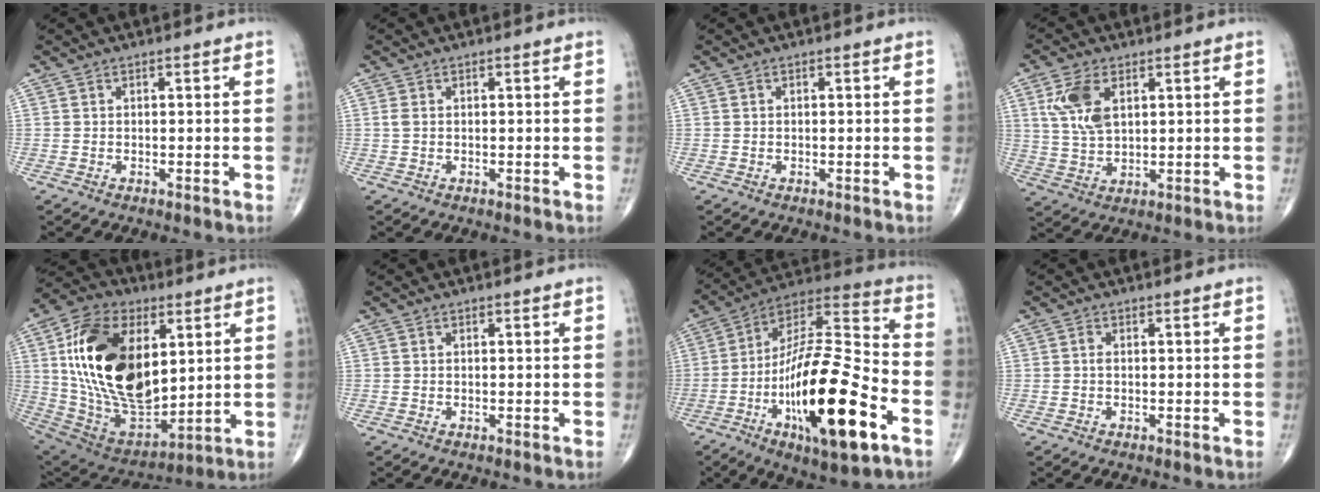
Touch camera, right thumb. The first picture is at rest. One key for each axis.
{"total": 0.8, "fx": 0.1, "fy": 0.5, "fz": 0.7, "tx": -0.018, "ty": 0.004, "tz": 0.003}
{"total": 0.0}
{"total": 8.5, "fx": 3.0, "fy": 4.7, "fz": 6.4, "tx": -0.129, "ty": -0.008, "tz": 0.063}
{"total": 27.3, "fx": 5.8, "fy": 15.8, "fz": 21.5, "tx": -0.386, "ty": -0.028, "tz": 0.115}
{"total": 0.0}
{"total": 26.8, "fx": -9.7, "fy": 8.0, "fz": 23.6, "tx": -0.426, "ty": 0.043, "tz": -0.160}
{"total": 0.8, "fx": -0.1, "fy": 0.4, "fz": 0.6, "tx": -0.014, "ty": 0.000, "tz": -0.003}